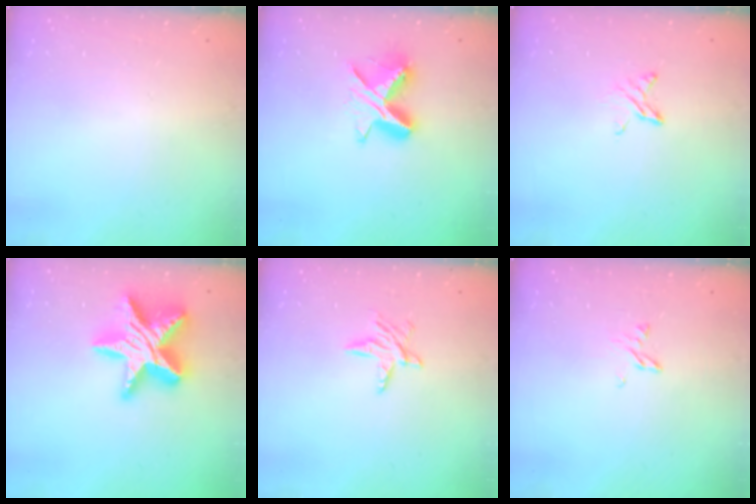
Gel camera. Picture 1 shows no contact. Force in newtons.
{"total": 10.4, "press": 10.4, "slide": 0.8}
{"total": 4.2, "press": 4.2, "slide": 0.4}
{"total": 22.1, "press": 22.0, "slide": 1.7}
{"total": 5.8, "press": 5.8, "slide": 0.5}
{"total": 3.6, "press": 3.6, "slide": 0.4}